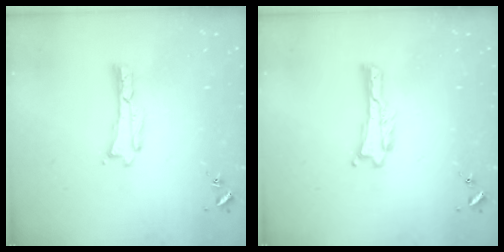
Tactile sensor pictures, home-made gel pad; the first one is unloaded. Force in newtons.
{"total": 0.0}